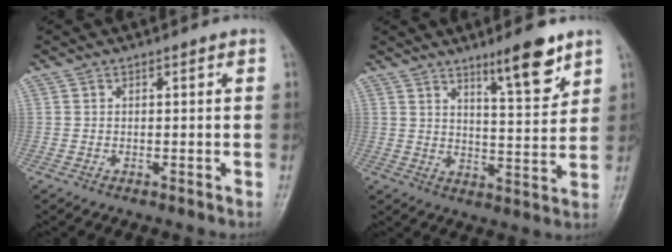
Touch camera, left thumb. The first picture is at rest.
{"total": 9.3, "force": [6.3, 1.8, 6.6], "torque": [-0.087, -0.047, 0.098]}